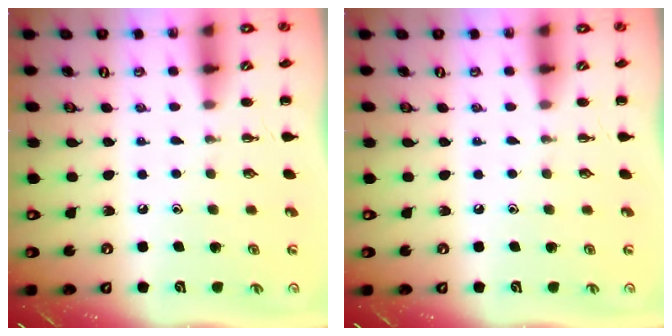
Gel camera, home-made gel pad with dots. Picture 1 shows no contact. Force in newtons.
{"total": 0.0}